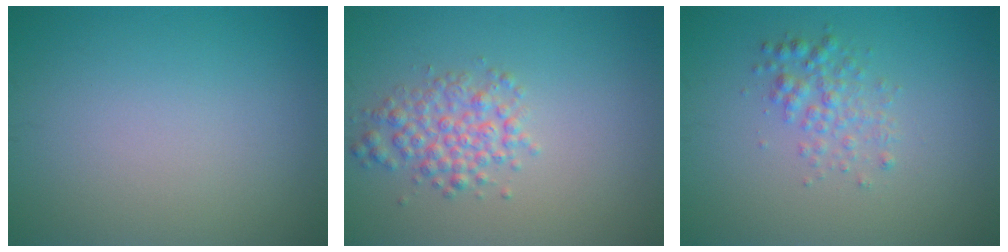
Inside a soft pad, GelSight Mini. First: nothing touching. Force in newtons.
{"total": 3.0, "press": 3.0, "slide": 0.1}
{"total": 2.2, "press": 2.2, "slide": 0.0}